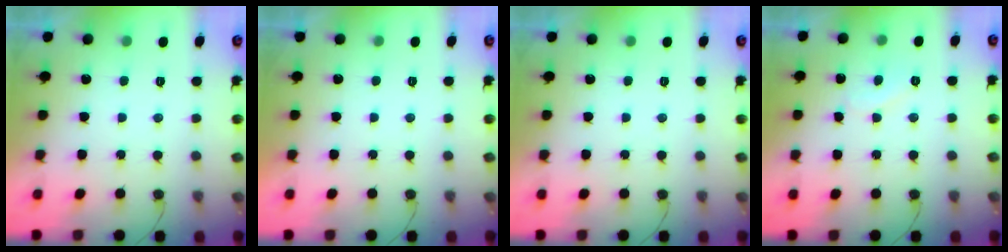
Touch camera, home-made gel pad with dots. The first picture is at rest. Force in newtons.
{"total": 1.8, "press": 1.8, "slide": 0.0}
{"total": 0.0}
{"total": 5.4, "press": 5.4, "slide": 0.5}